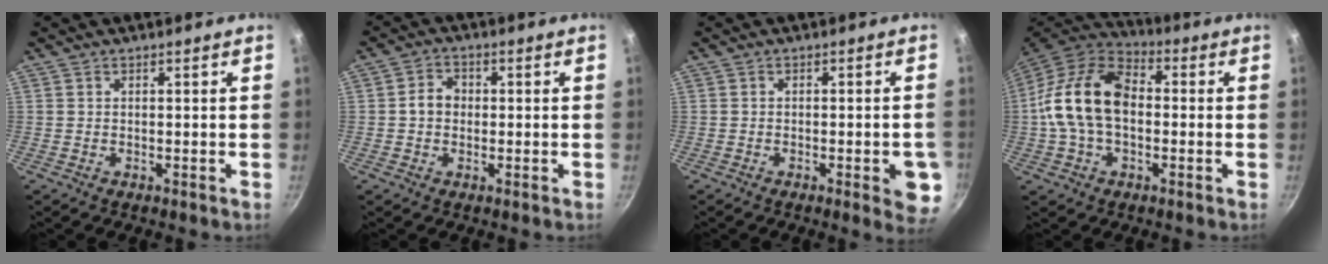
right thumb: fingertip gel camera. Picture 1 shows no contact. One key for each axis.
{"total": 4.0, "fx": -0.2, "fy": 3.4, "fz": 2.2, "tx": -0.018, "ty": 0.014, "tz": -0.009}
{"total": 6.7, "fx": -2.3, "fy": 2.0, "fz": 5.9, "tx": -0.051, "ty": 0.008, "tz": -0.028}
{"total": 17.0, "fx": -0.3, "fy": 11.2, "fz": 12.8, "tx": -0.216, "ty": 0.040, "tz": -0.020}